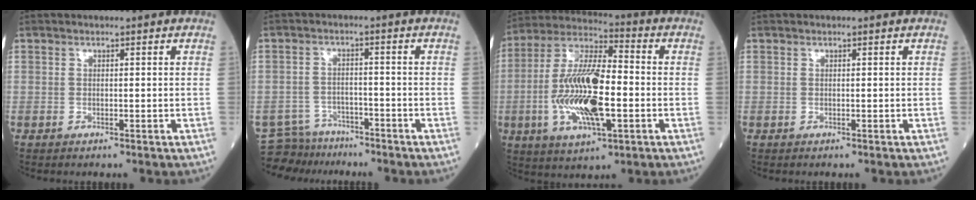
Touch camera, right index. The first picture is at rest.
{"total": 6.1, "force": [-5.6, 2.3, -1.0], "torque": [0.015, 0.011, -0.098]}
{"total": 16.8, "force": [-3.0, 4.8, 15.8], "torque": [-0.321, 0.001, -0.054]}
{"total": 0.0}